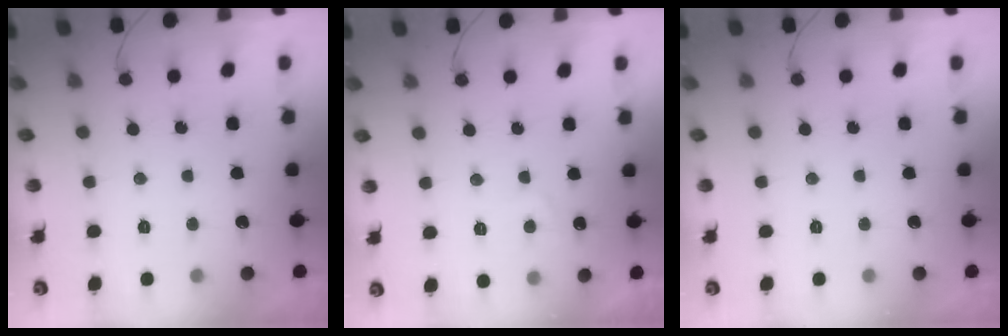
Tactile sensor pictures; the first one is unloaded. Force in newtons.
{"total": 2.8, "press": 2.7, "slide": 0.9}
{"total": 0.0}